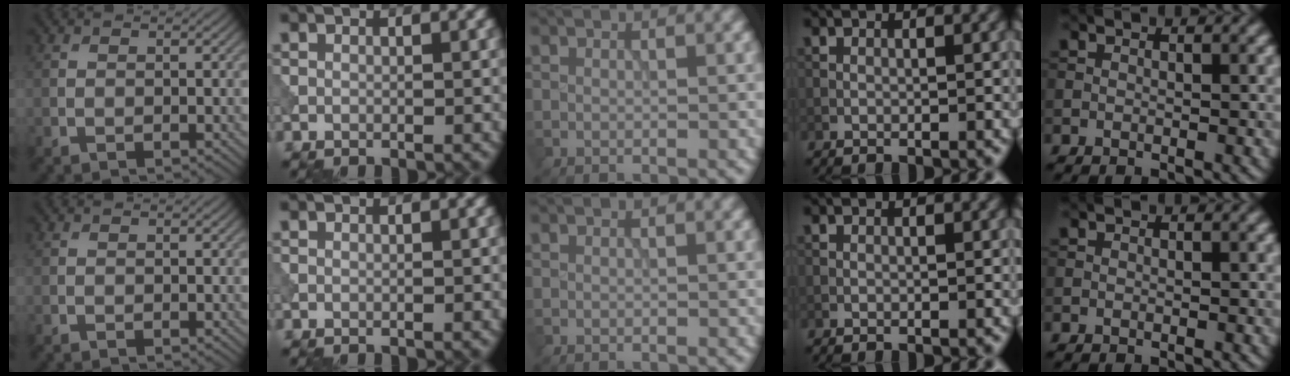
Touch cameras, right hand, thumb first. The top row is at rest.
{}